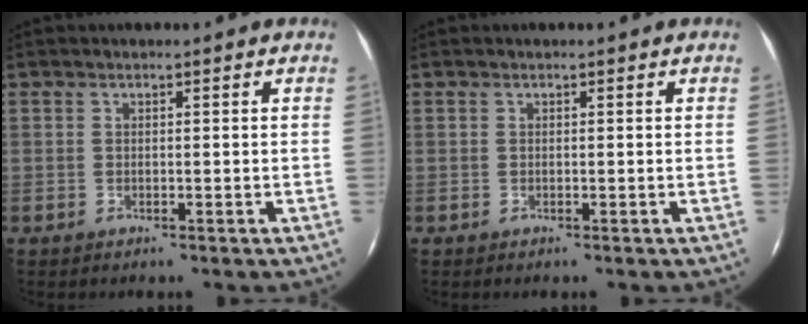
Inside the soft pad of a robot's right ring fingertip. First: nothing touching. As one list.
[{"total": 0.0}]